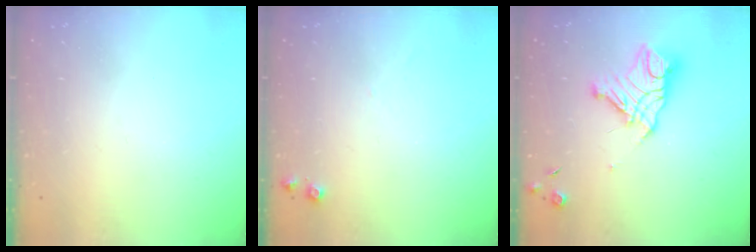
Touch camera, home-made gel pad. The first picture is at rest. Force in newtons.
{"total": 5.7, "press": 5.6, "slide": 0.9}
{"total": 13.7, "press": 13.7, "slide": 1.4}